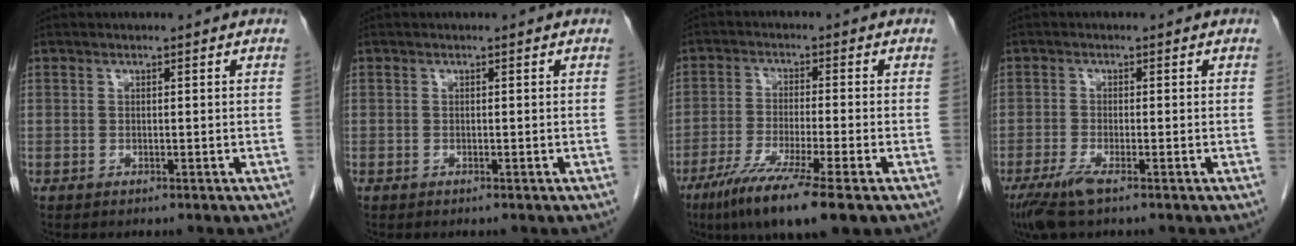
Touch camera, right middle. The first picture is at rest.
{"total": 0.0}
{"total": 11.3, "force": [-7.0, -0.1, 8.8], "torque": [-0.158, -0.033, -0.118]}
{"total": 4.3, "force": [-2.7, 0.4, 3.3], "torque": [-0.071, -0.014, -0.054]}